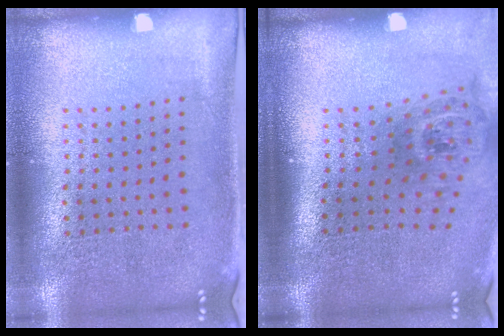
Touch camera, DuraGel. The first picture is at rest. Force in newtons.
{"total": 1.9, "press": 1.3, "slide": 1.4}